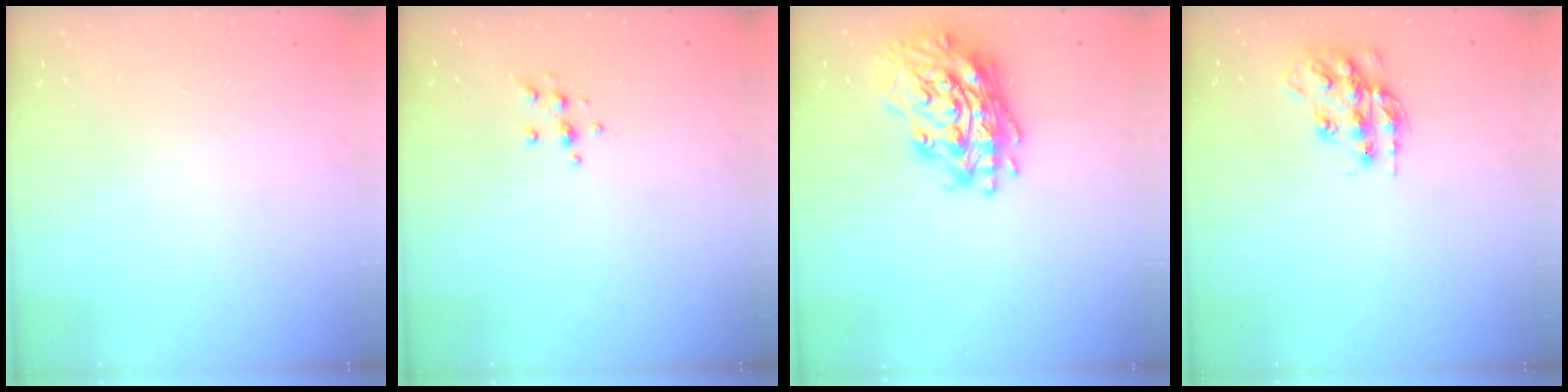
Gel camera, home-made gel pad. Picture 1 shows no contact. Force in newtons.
{"total": 6.2, "press": 6.1, "slide": 0.7}
{"total": 19.4, "press": 19.2, "slide": 3.0}
{"total": 14.0, "press": 14.0, "slide": 0.6}